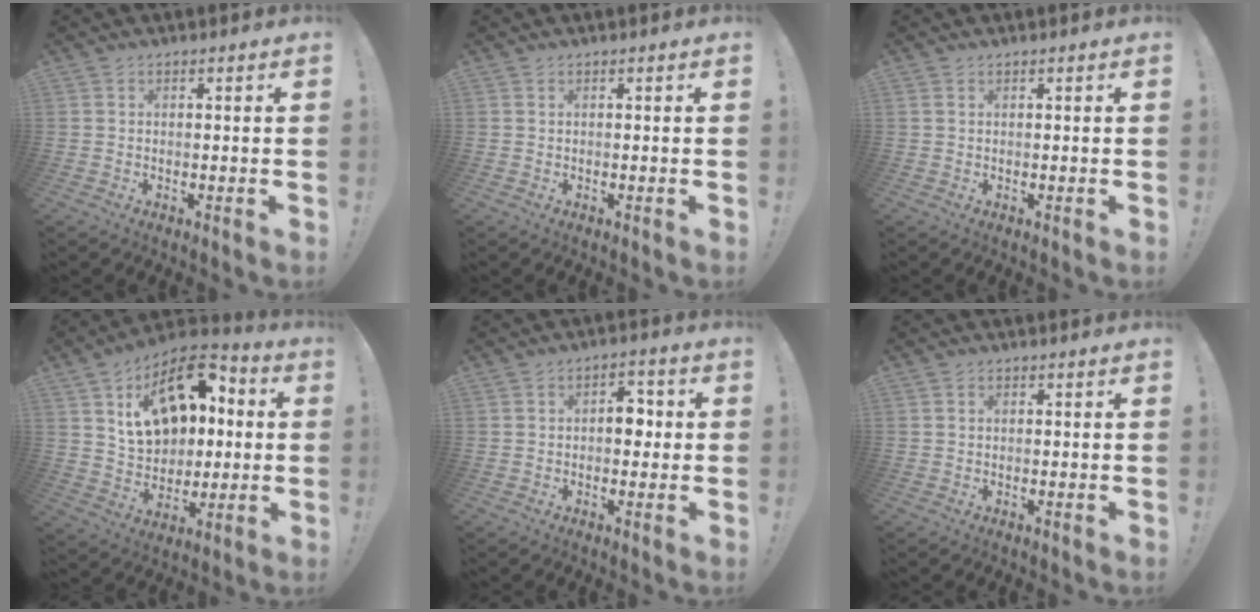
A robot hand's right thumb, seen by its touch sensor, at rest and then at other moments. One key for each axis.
{"total": 0.0}
{"total": 0.6, "fx": 0.3, "fy": 0.3, "fz": 0.3, "tx": -0.009, "ty": 0.002, "tz": 0.007}
{"total": 18.9, "fx": 6.9, "fy": 12.9, "fz": 11.9, "tx": -0.171, "ty": -0.023, "tz": 0.133}
{"total": 6.7, "fx": -0.2, "fy": 4.8, "fz": 4.7, "tx": -0.049, "ty": 0.010, "tz": -0.008}
{"total": 0.7, "fx": 0.0, "fy": 0.7, "fz": 0.1, "tx": -0.004, "ty": 0.004, "tz": 0.001}